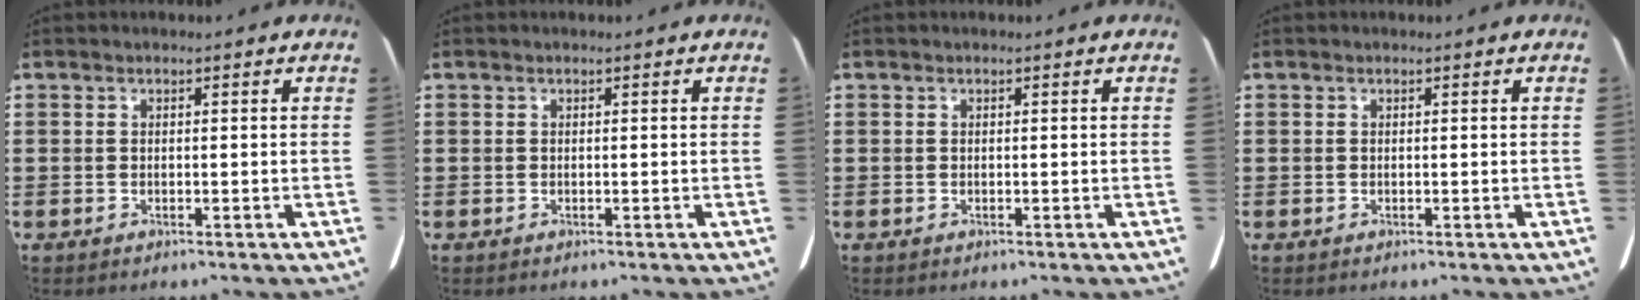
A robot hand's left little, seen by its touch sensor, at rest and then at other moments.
{"total": 0.0}
{"total": 0.0}
{"total": 0.0}